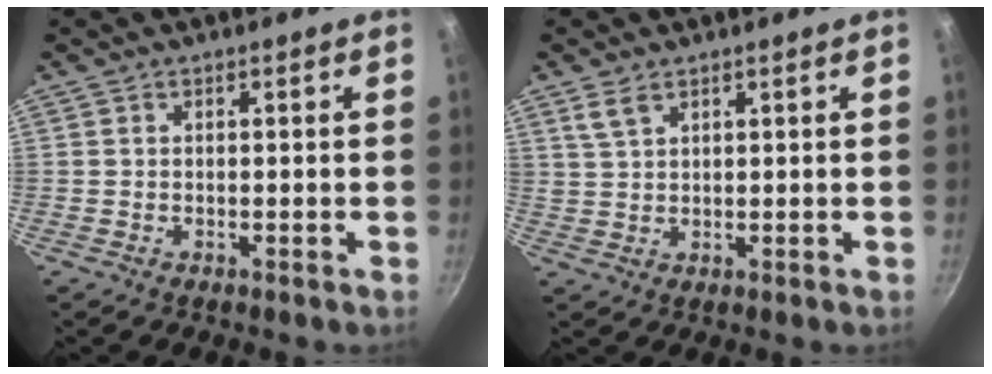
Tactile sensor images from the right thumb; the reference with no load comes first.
{"total": 3.7, "force": [2.3, 1.9, 2.1], "torque": [-0.038, -0.005, 0.050]}